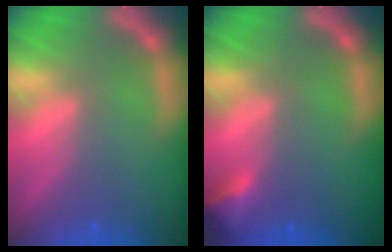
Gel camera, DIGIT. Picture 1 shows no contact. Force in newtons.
{"total": 2.4}